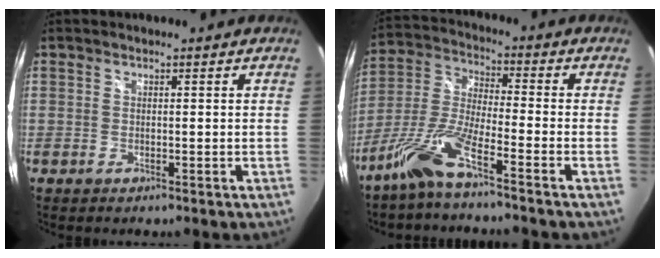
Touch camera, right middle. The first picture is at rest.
{"total": 9.3, "force": [-6.4, 0.6, 6.7], "torque": [-0.152, 0.000, -0.130]}